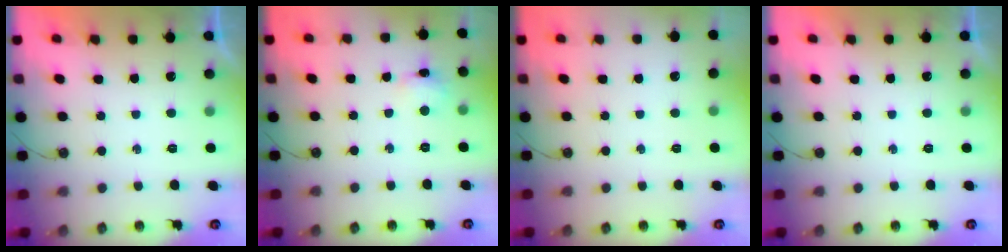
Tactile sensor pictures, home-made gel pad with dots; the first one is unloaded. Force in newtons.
{"total": 2.8, "press": 2.8, "slide": 0.5}
{"total": 0.0}
{"total": 0.0}